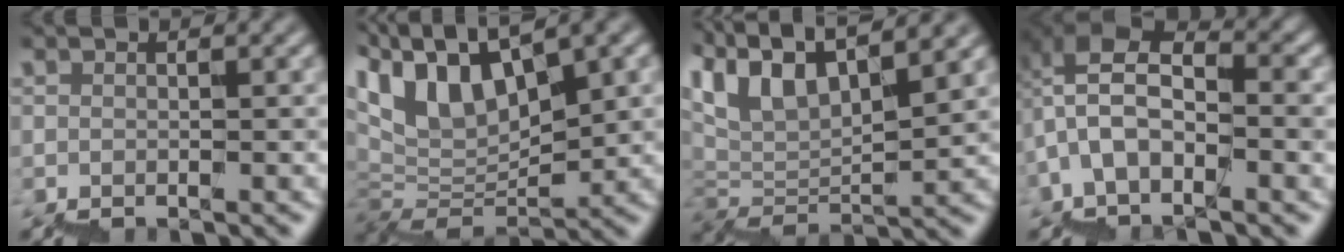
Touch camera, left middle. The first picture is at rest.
{"total": 9.7, "force": [7.3, 3.5, 5.4], "torque": [-0.114, 0.026, 0.143]}
{"total": 10.2, "force": [8.9, 2.2, 4.5], "torque": [-0.104, 0.028, 0.160]}
{"total": 7.2, "force": [-1.3, 4.3, 5.7], "torque": [-0.102, 0.028, -0.022]}